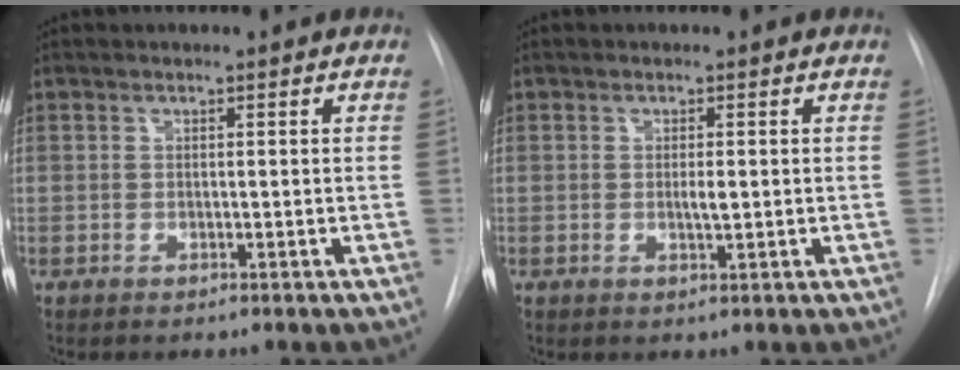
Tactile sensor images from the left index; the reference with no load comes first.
{"total": 1.5, "force": [0.0, 0.3, 1.4], "torque": [-0.026, -0.002, 0.001]}